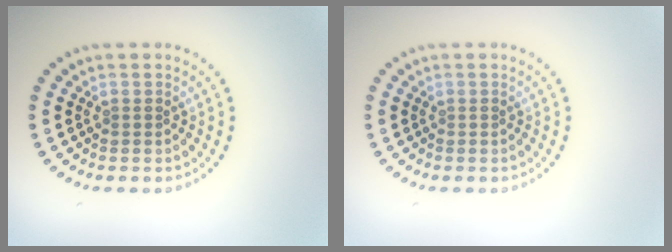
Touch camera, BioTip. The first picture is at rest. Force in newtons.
{"total": 0.0}